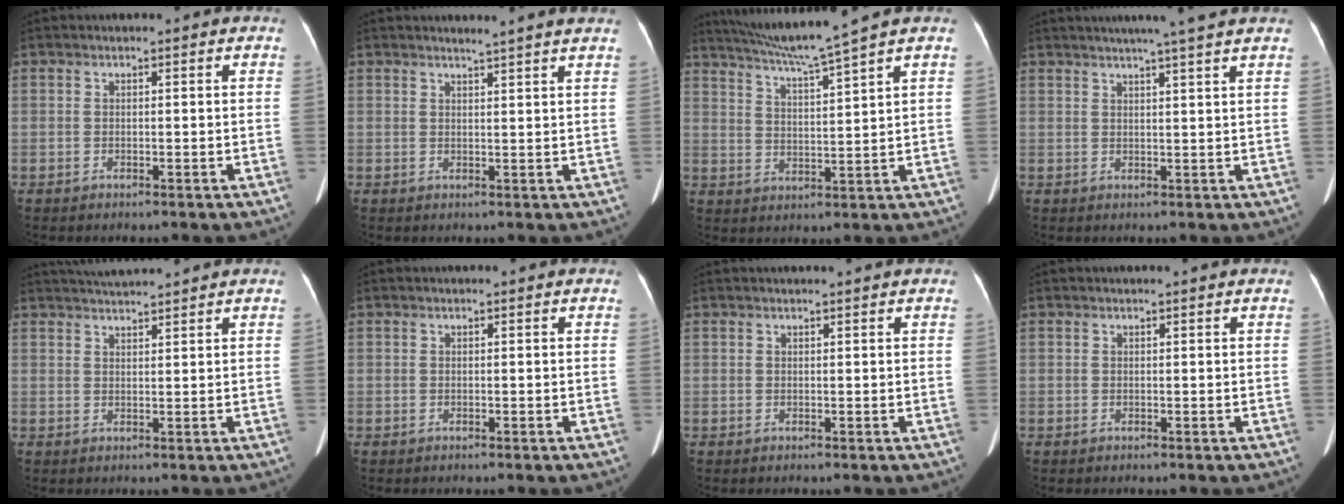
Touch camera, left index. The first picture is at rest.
{"total": 3.8, "force": [3.4, -0.8, 1.4], "torque": [-0.023, 0.001, 0.038]}
{"total": 9.1, "force": [7.7, -2.3, 4.2], "torque": [-0.075, -0.002, 0.138]}
{"total": 7.8, "force": [6.3, -1.1, 4.4], "torque": [-0.060, 0.015, 0.074]}
{"total": 5.0, "force": [4.7, -0.5, 1.3], "torque": [-0.024, 0.024, 0.081]}
{"total": 0.0}
{"total": 1.2, "force": [1.2, -0.1, 0.3], "torque": [-0.012, 0.008, 0.017]}
{"total": 0.0}